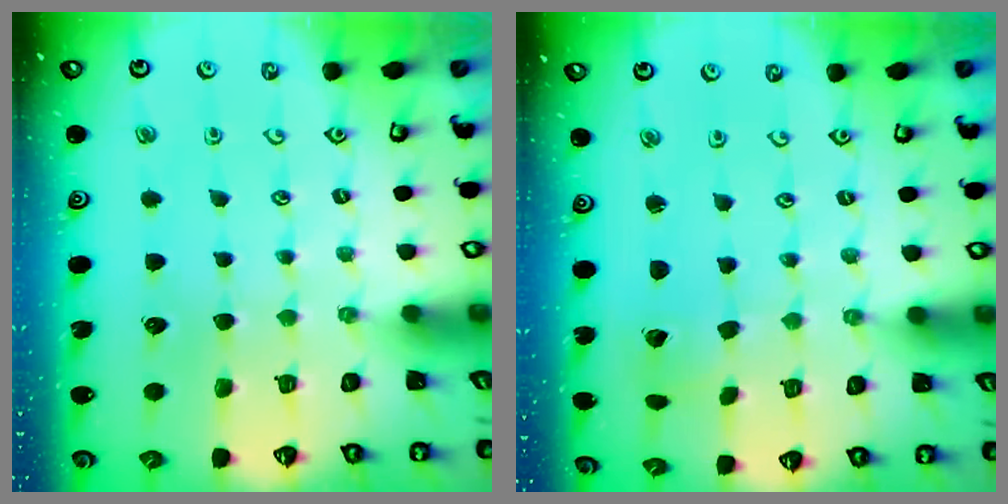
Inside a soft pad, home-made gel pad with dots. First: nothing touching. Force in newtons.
{"total": 2.3, "press": 2.3, "slide": 0.1}